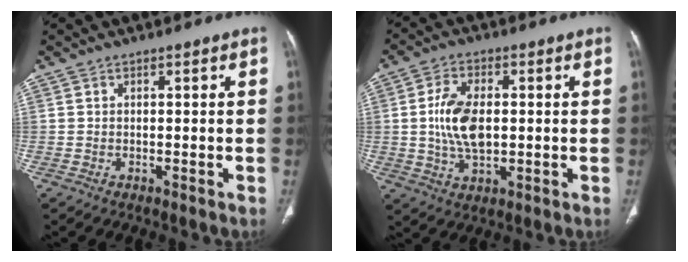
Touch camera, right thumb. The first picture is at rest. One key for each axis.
{"total": 9.7, "fx": 0.4, "fy": 5.4, "fz": 8.1, "tx": -0.156, "ty": -0.002, "tz": 0.012}